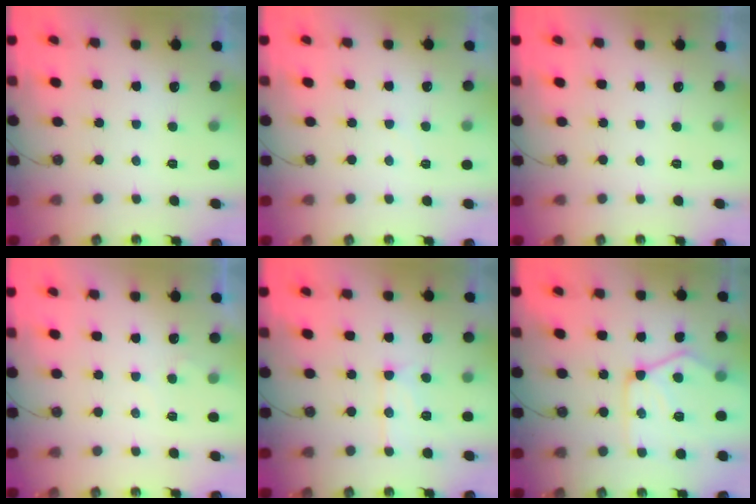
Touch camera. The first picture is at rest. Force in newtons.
{"total": 2.3, "press": 2.2, "slide": 0.4}
{"total": 0.0}
{"total": 3.4, "press": 3.4, "slide": 0.4}
{"total": 11.1, "press": 11.1, "slide": 0.8}
{"total": 15.4, "press": 15.4, "slide": 1.1}